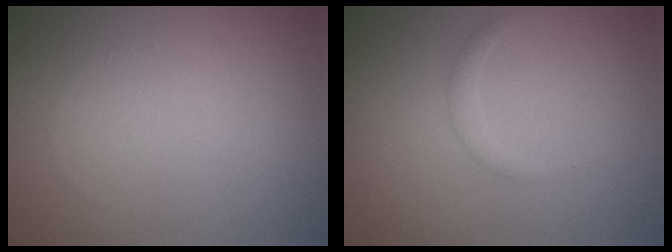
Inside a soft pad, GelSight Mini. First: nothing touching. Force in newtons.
{"total": 1.0, "press": 1.0, "slide": 0.2}